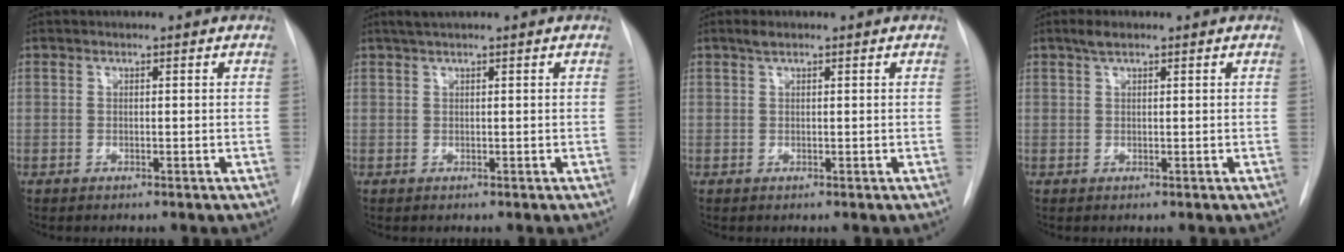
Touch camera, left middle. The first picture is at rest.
{"total": 1.6, "force": [1.2, -0.1, 1.1], "torque": [-0.023, 0.013, 0.023]}
{"total": 1.1, "force": [0.8, 0.3, 0.7], "torque": [-0.015, 0.008, 0.016]}
{"total": 1.7, "force": [1.2, 0.5, 1.1], "torque": [-0.022, 0.009, 0.022]}